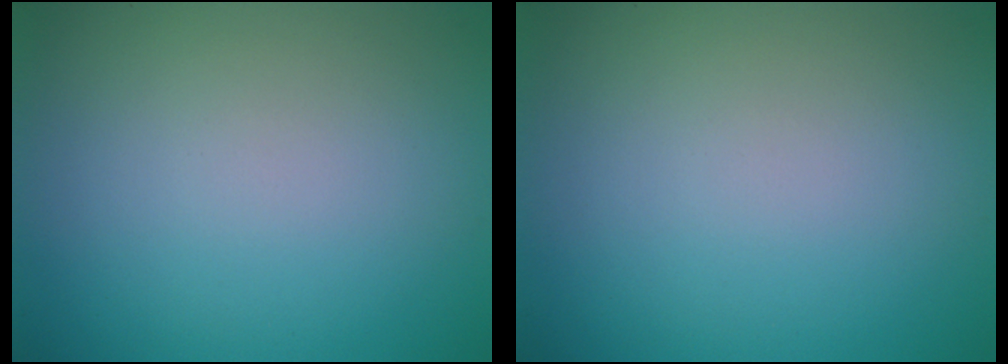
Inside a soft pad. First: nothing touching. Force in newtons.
{"total": 0.0}